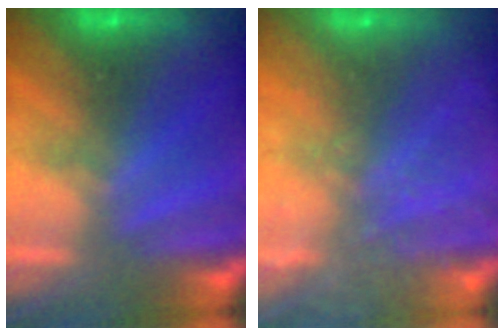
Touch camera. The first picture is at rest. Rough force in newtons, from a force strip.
{"total": 8.5}